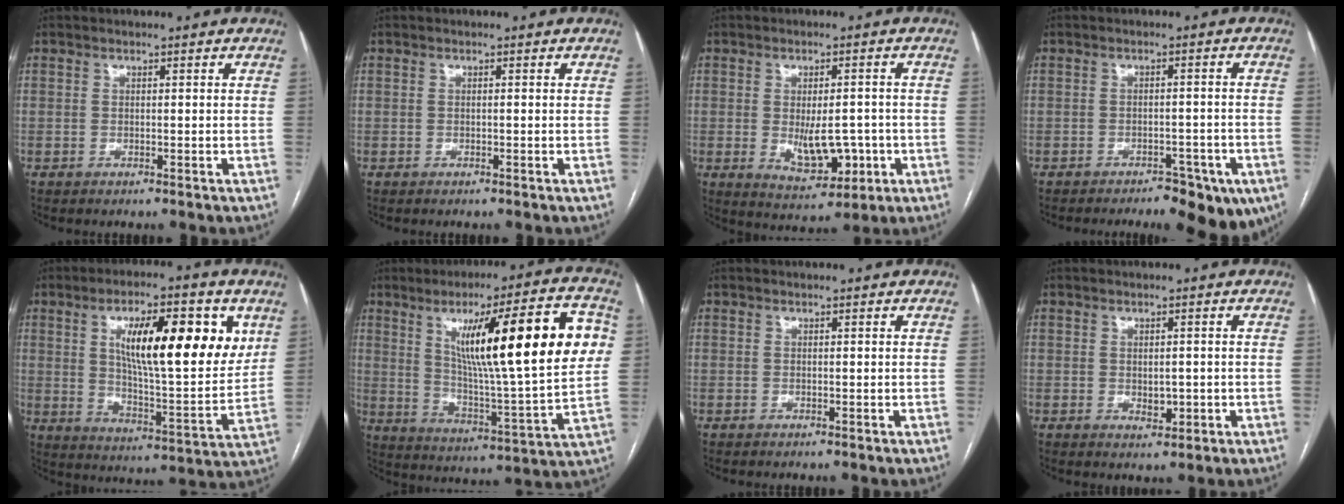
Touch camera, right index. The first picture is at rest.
{"total": 0.0}
{"total": 8.1, "force": [-1.6, 3.7, 7.1], "torque": [-0.114, -0.006, -0.011]}
{"total": 9.9, "force": [-6.8, 3.4, 6.4], "torque": [-0.066, 0.009, -0.093]}
{"total": 18.9, "force": [6.4, 4.6, 17.1], "torque": [-0.260, 0.004, 0.102]}
{"total": 23.8, "force": [6.4, 2.2, 22.8], "torque": [-0.338, 0.009, 0.091]}
{"total": 0.0}
{"total": 2.5, "force": [-0.4, 1.4, 2.0], "torque": [-0.031, -0.003, 0.001]}